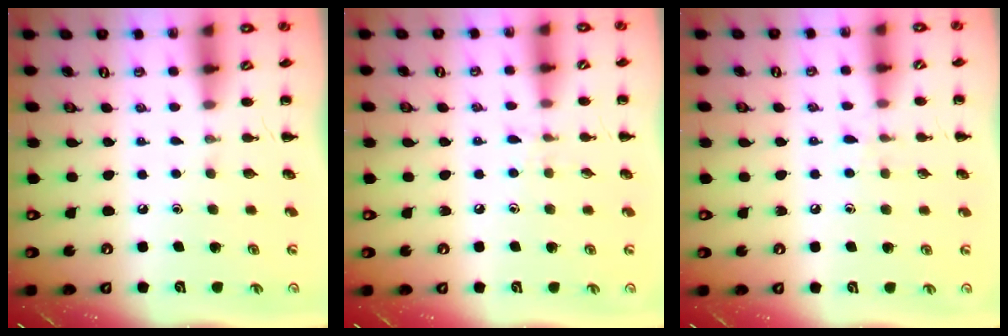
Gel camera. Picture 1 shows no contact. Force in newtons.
{"total": 5.4, "press": 5.0, "slide": 2.2}
{"total": 5.9, "press": 5.4, "slide": 2.2}